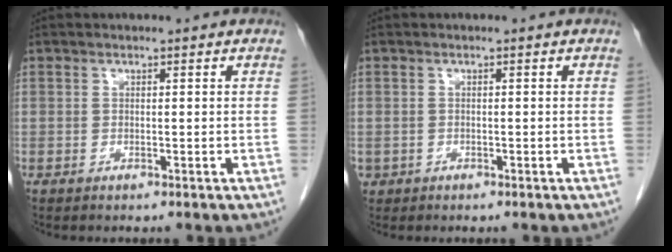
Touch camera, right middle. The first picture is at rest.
{"total": 0.9, "force": [-0.3, 0.8, 0.1], "torque": [-0.006, 0.004, -0.001]}